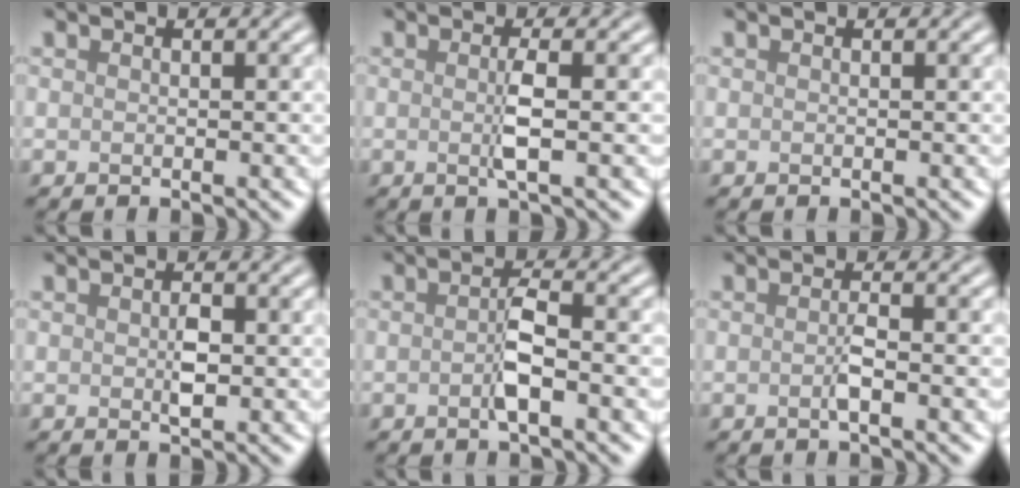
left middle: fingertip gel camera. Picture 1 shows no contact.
{"total": 2.0, "force": [0.0, 0.2, 2.0], "torque": [-0.044, -0.007, -0.003]}
{"total": 0.0}
{"total": 1.5, "force": [0.1, 0.8, 1.3], "torque": [-0.025, -0.002, 0.001]}
{"total": 2.8, "force": [-0.5, 0.5, 2.7], "torque": [-0.050, 0.001, -0.016]}
{"total": 1.6, "force": [-0.3, 0.3, 1.6], "torque": [-0.031, -0.001, -0.010]}